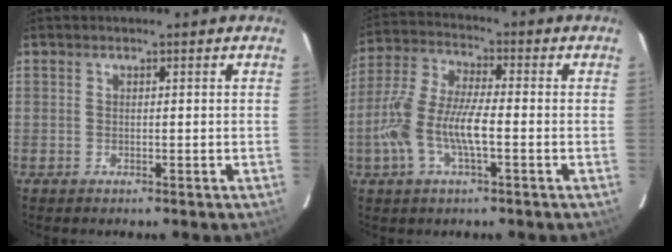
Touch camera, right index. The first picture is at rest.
{"total": 11.8, "force": [-3.0, 3.8, 10.8], "torque": [-0.236, 0.003, -0.061]}